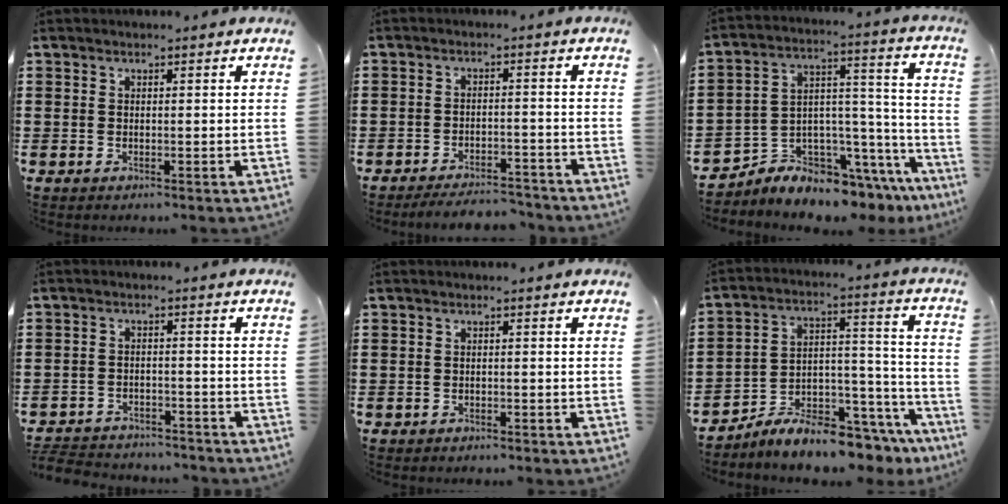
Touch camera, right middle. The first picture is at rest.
{"total": 3.9, "force": [-3.9, 0.2, 0.4], "torque": [-0.010, 0.002, -0.079]}
{"total": 6.4, "force": [-6.0, 2.0, 0.2], "torque": [-0.011, -0.008, -0.115]}
{"total": 3.7, "force": [-3.6, 0.5, 0.1], "torque": [-0.013, -0.002, -0.079]}
{"total": 0.8, "force": [-0.8, 0.2, 0.0], "torque": [-0.003, -0.001, -0.017]}
{"total": 7.9, "force": [-7.5, 1.0, 2.3], "torque": [-0.043, 0.009, -0.146]}